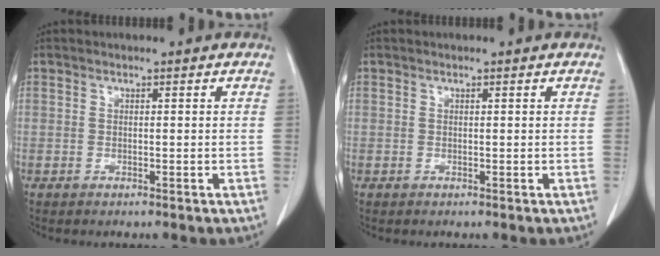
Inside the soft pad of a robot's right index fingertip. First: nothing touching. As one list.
[{"total": 0.0}]